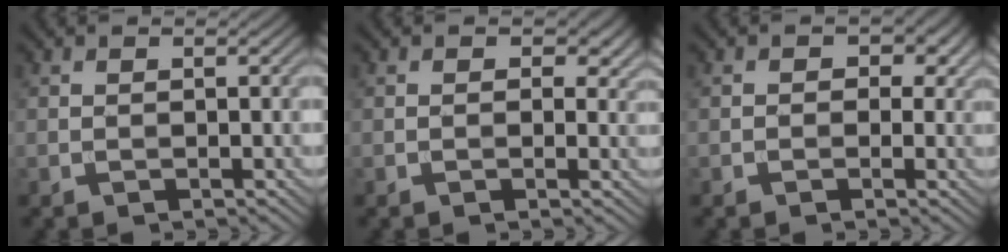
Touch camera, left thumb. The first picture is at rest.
{"total": 2.1, "force": [0.5, 1.5, 1.5], "torque": [-0.024, -0.007, 0.007]}
{"total": 2.9, "force": [0.6, 2.4, 1.5], "torque": [-0.019, 0.002, -0.002]}